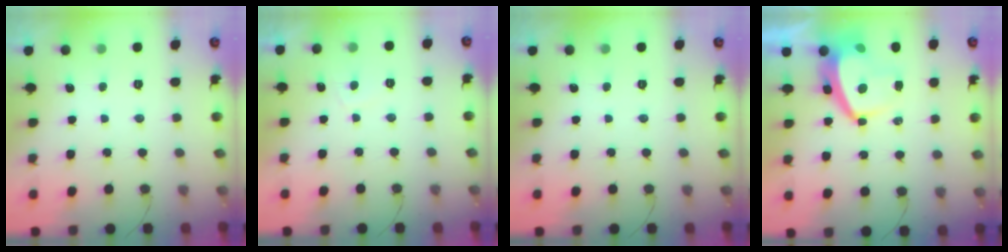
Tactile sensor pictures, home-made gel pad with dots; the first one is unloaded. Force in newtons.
{"total": 0.8, "press": 0.6, "slide": 0.5}
{"total": 0.0}
{"total": 7.3, "press": 7.2, "slide": 0.9}